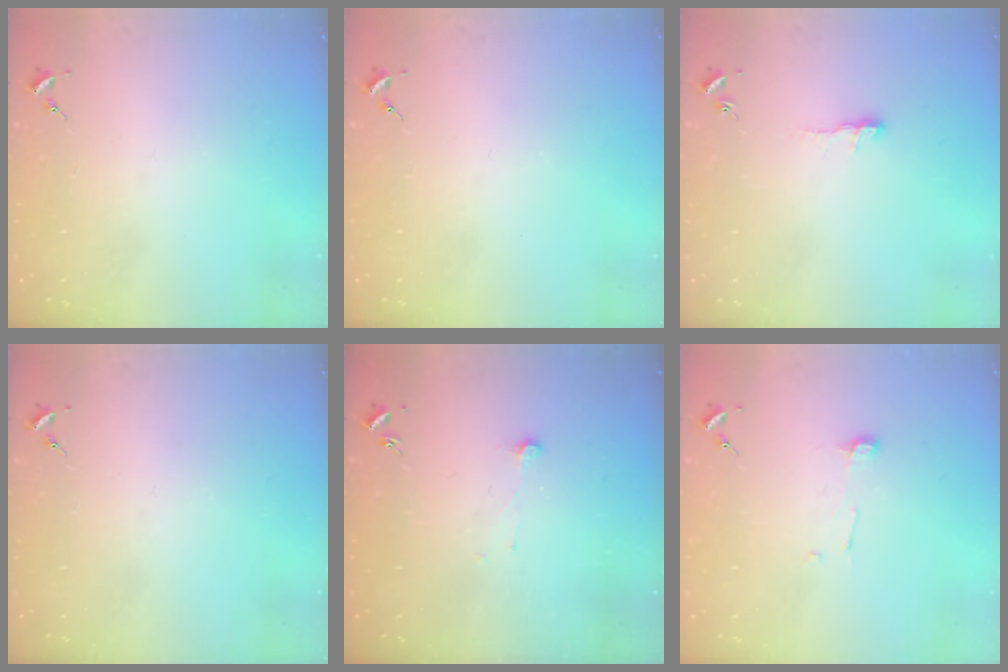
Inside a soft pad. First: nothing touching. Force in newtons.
{"total": 0.0}
{"total": 5.7, "press": 5.6, "slide": 0.6}
{"total": 0.0}
{"total": 3.7, "press": 3.7, "slide": 0.4}
{"total": 5.2, "press": 5.2, "slide": 0.4}